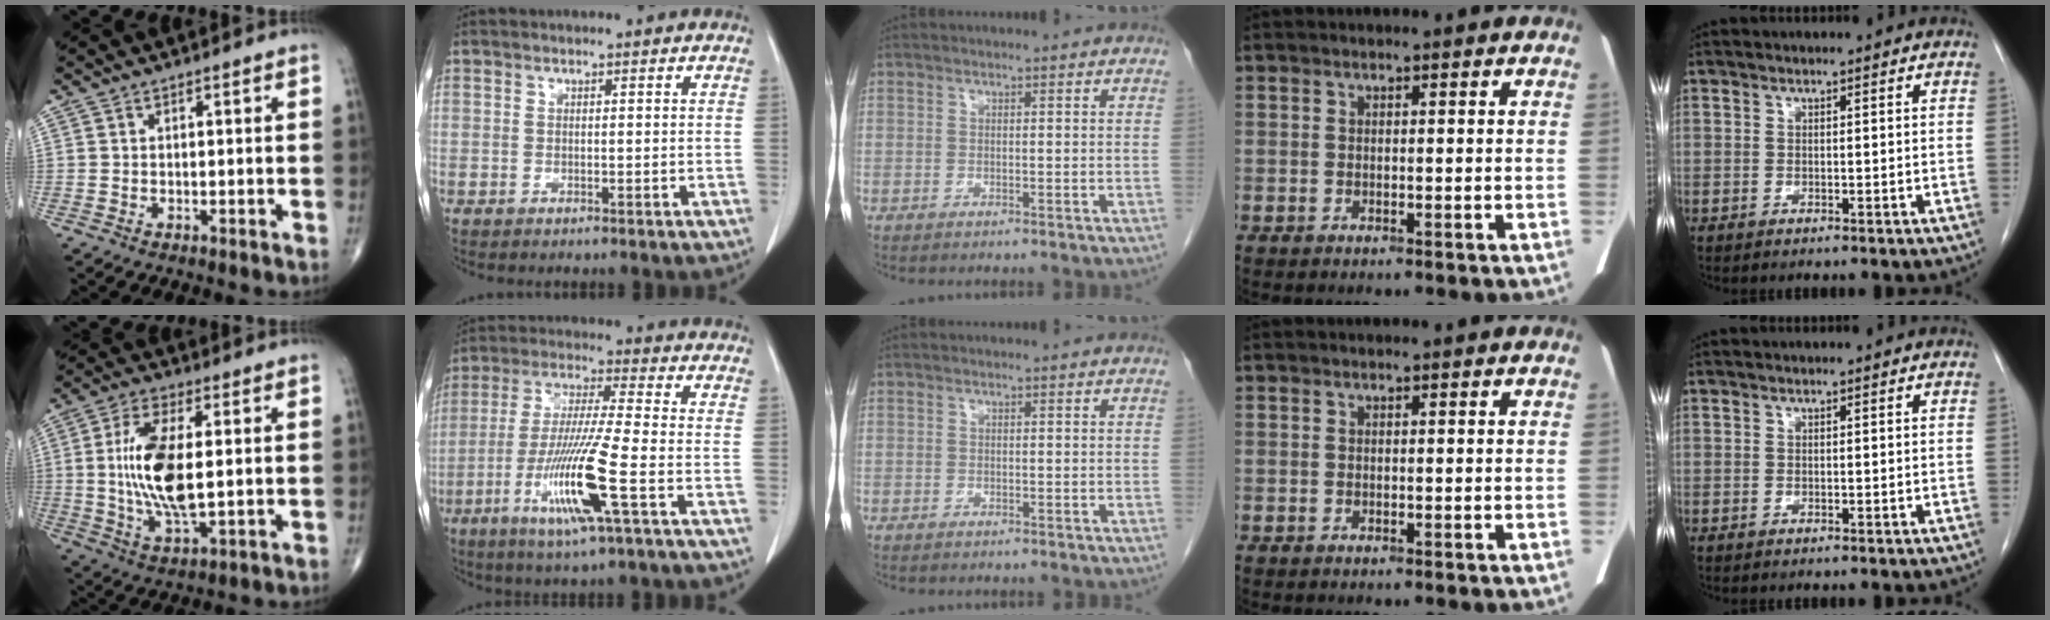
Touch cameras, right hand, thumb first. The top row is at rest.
{"thumb": {"total": 13.7, "force": [0.7, 5.4, 12.6], "torque": [-0.250, -0.017, 0.015]}, "index": {"total": 13.5, "force": [-5.1, -0.7, 12.5], "torque": [-0.253, -0.024, -0.100]}, "middle": {"total": 0.5, "force": [-0.4, 0.2, 0.2], "torque": [-0.004, 0.000, -0.008]}}